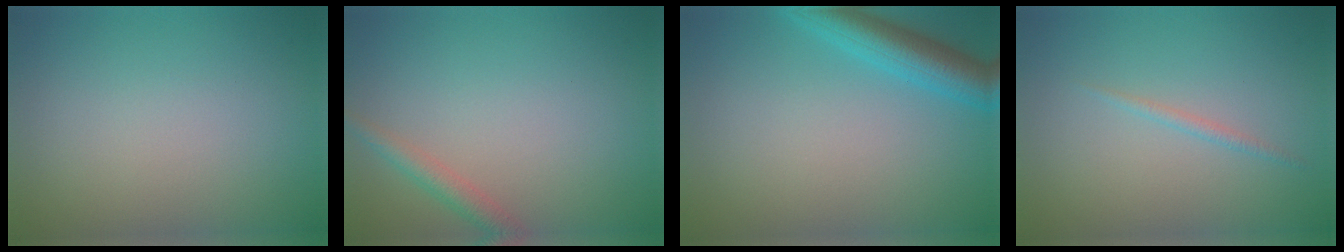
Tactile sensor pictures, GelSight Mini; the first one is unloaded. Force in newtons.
{"total": 2.0, "press": 2.0, "slide": 0.1}
{"total": 4.5, "press": 4.5, "slide": 0.3}
{"total": 0.8, "press": 0.8, "slide": 0.1}